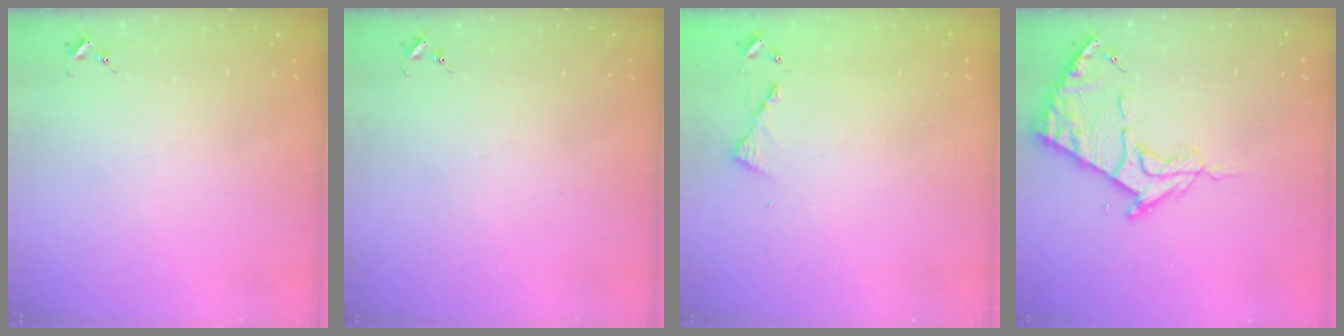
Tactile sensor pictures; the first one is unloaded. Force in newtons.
{"total": 0.0}
{"total": 5.5, "press": 5.4, "slide": 0.4}
{"total": 13.2, "press": 13.1, "slide": 1.4}